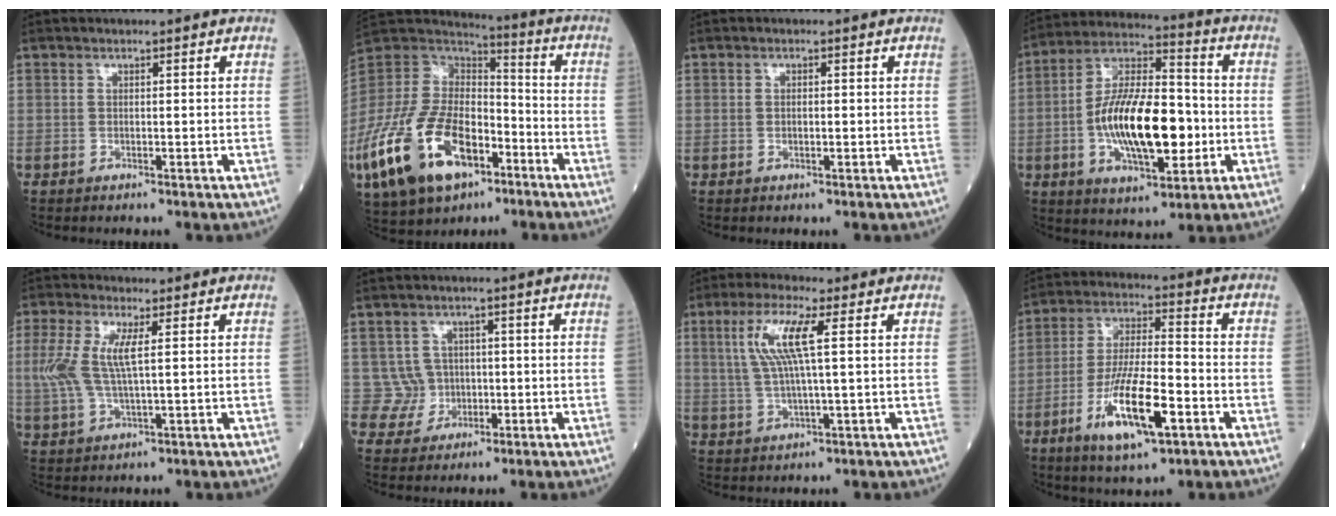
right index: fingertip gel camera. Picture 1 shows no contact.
{"total": 24.4, "force": [-11.7, 12.7, 17.2], "torque": [-0.422, -0.028, -0.211]}
{"total": 1.0, "force": [-0.1, 0.4, 0.9], "torque": [-0.018, 0.000, -0.002]}
{"total": 17.5, "force": [-2.8, 6.2, 16.0], "torque": [-0.299, 0.008, -0.048]}
{"total": 7.2, "force": [1.3, 1.9, 6.8], "torque": [-0.172, 0.004, 0.029]}
{"total": 2.9, "force": [-0.1, 2.9, -0.2], "torque": [0.014, 0.007, -0.001]}
{"total": 8.0, "force": [2.2, 0.3, 7.6], "torque": [-0.166, 0.011, 0.045]}
{"total": 13.2, "force": [-5.4, 2.9, 11.7], "torque": [-0.227, -0.013, -0.094]}